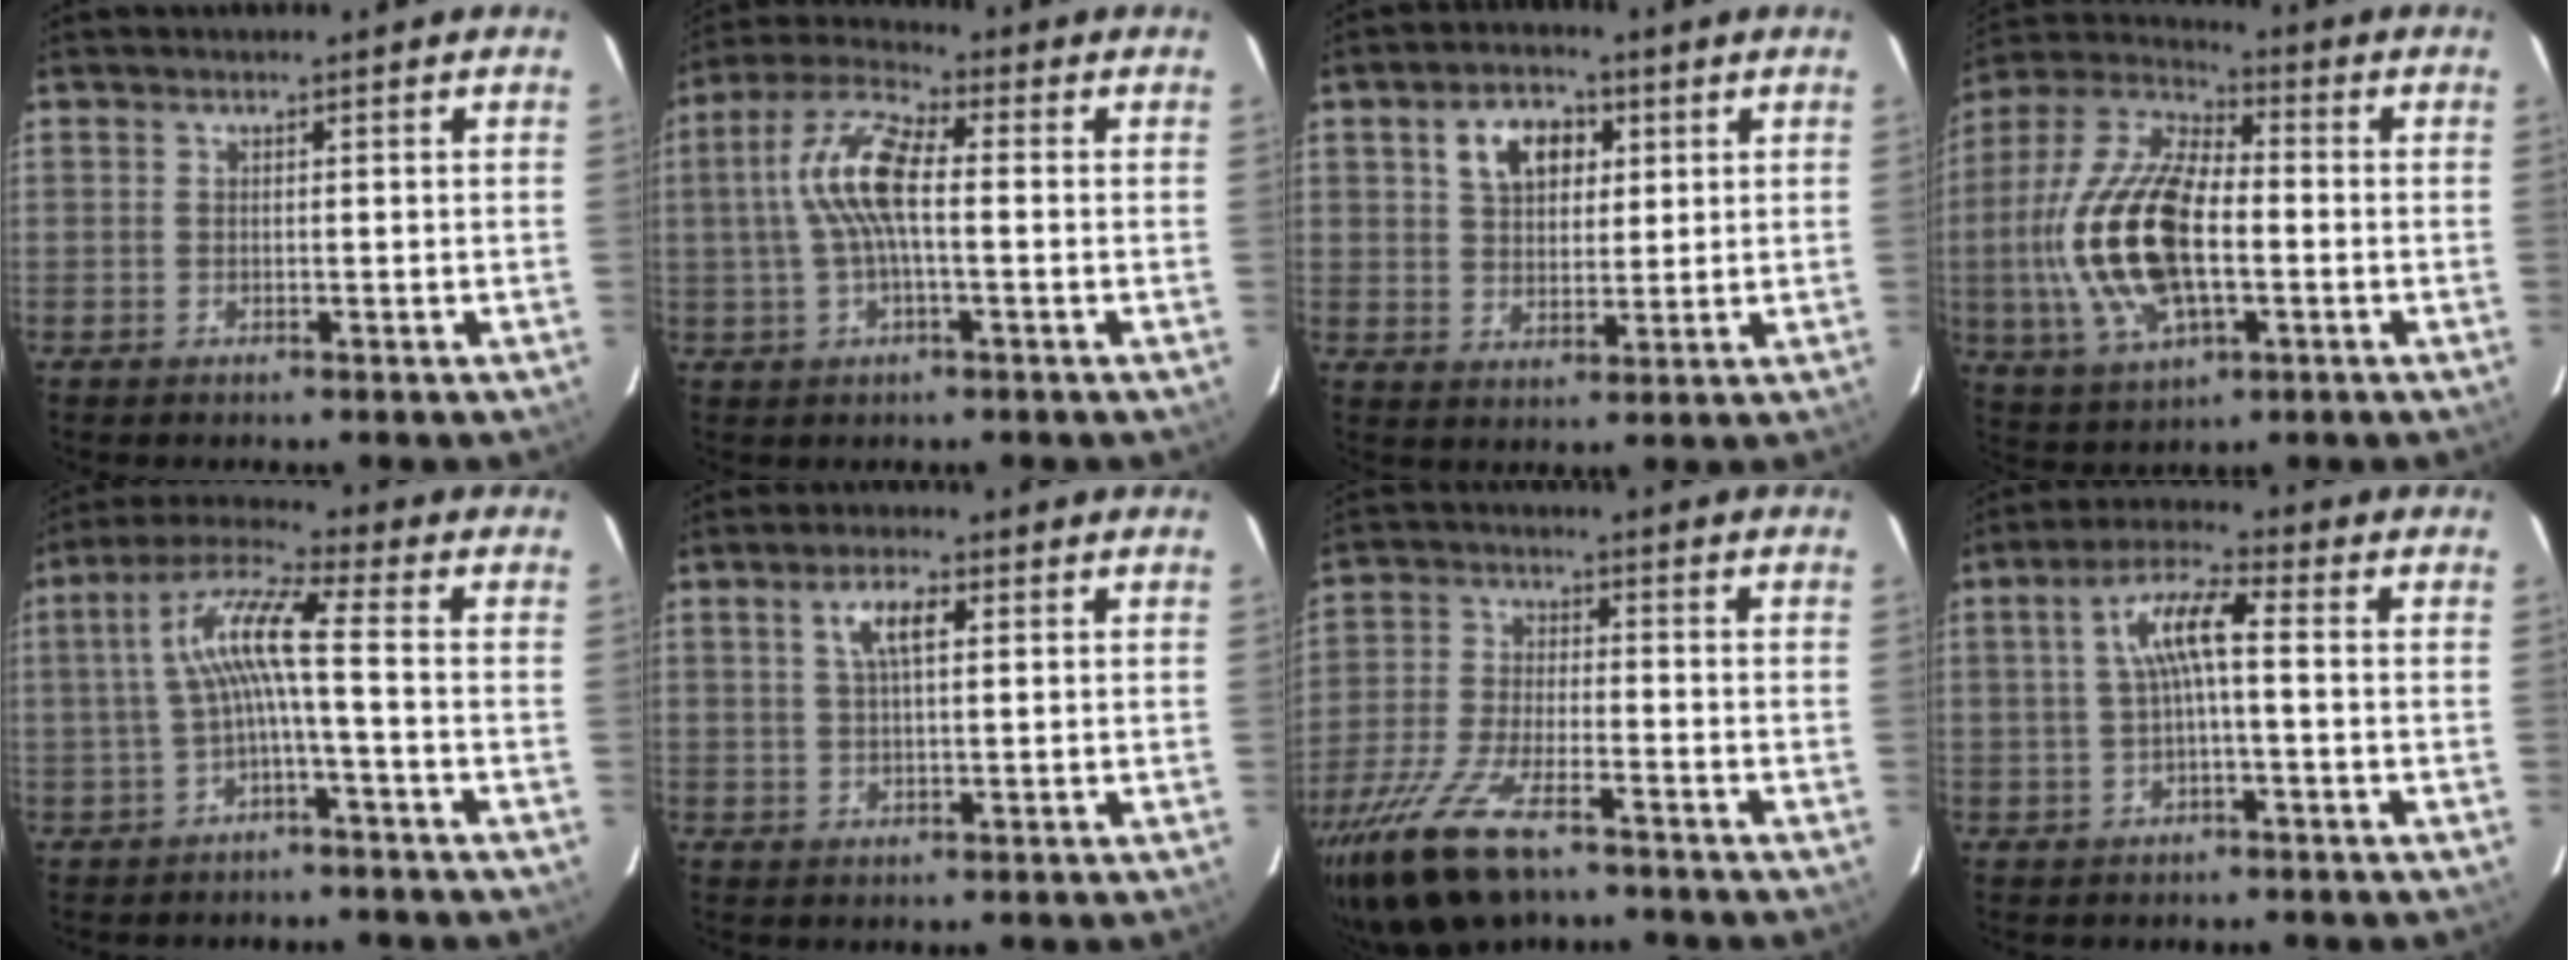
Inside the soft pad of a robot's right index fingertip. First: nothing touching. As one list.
[{"total": 10.5, "force": [0.3, 3.4, 9.9], "torque": [-0.207, 0.018, 0.001]}, {"total": 8.5, "force": [3.3, 5.6, 5.5], "torque": [-0.095, 0.025, 0.060]}, {"total": 20.1, "force": [-2.6, 9.6, 17.5], "torque": [-0.371, 0.003, -0.048]}, {"total": 8.4, "force": [-1.2, 0.2, 8.3], "torque": [-0.182, 0.020, -0.021]}, {"total": 5.1, "force": [1.8, 1.8, 4.4], "torque": [-0.082, 0.011, 0.034]}, {"total": 15.5, "force": [-10.7, 5.5, 9.7], "torque": [-0.217, -0.038, -0.203]}, {"total": 7.1, "force": [0.2, 1.4, 6.9], "torque": [-0.140, 0.018, 0.005]}]